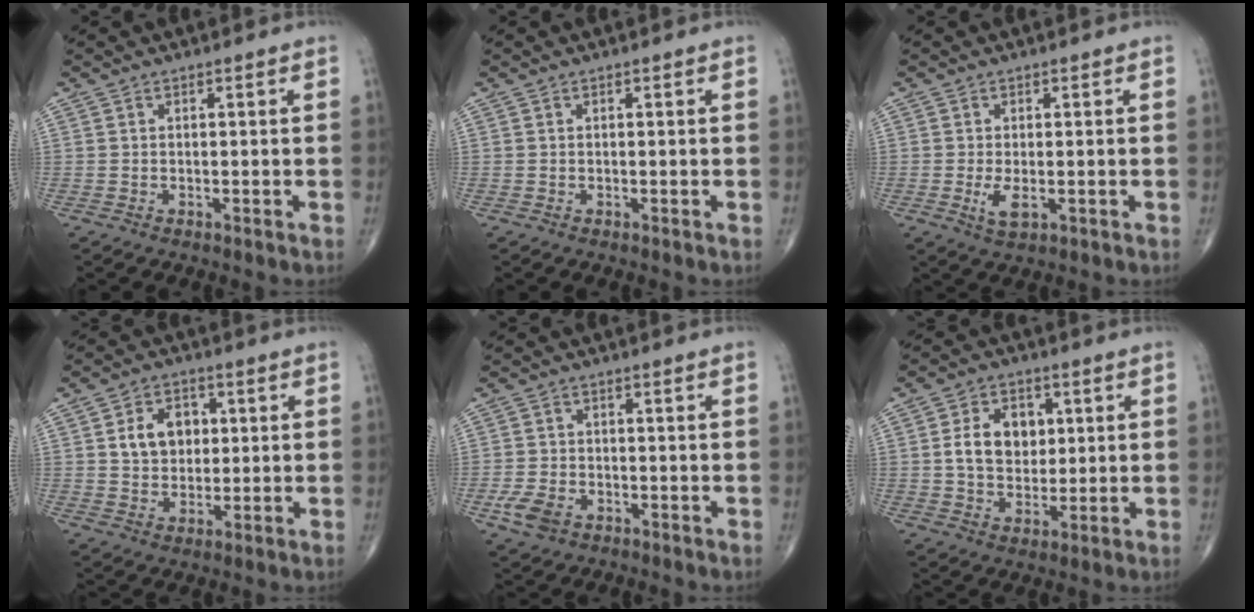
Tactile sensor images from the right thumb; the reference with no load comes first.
{"total": 0.0}
{"total": 3.2, "force": [-0.7, 1.4, 2.8], "torque": [-0.055, -0.008, -0.011]}
{"total": 8.0, "force": [1.6, 6.1, 4.9], "torque": [-0.053, 0.001, 0.026]}
{"total": 5.0, "force": [-2.3, 3.4, 2.9], "torque": [-0.056, 0.006, -0.041]}
{"total": 9.7, "force": [1.7, 7.1, 6.4], "torque": [-0.081, -0.002, 0.030]}